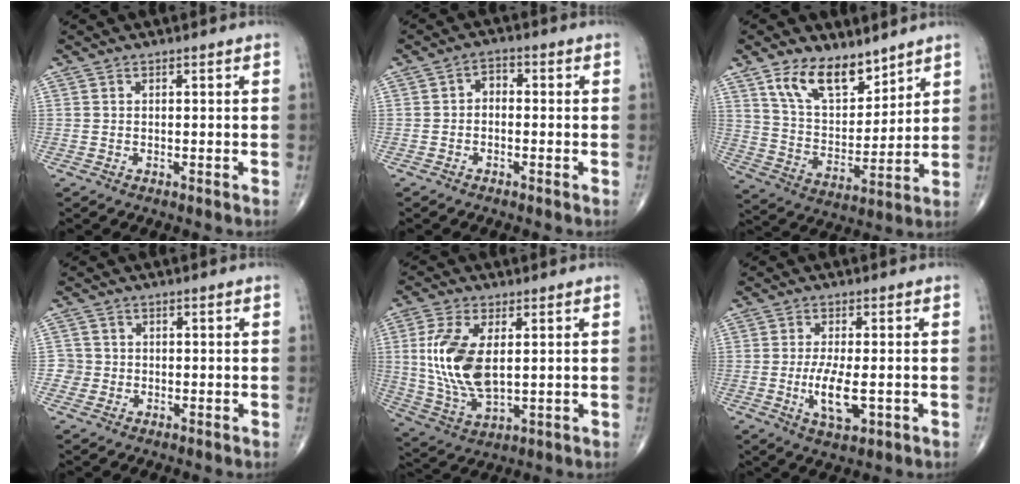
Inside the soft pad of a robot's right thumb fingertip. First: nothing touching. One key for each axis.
{"total": 2.5, "fx": -0.5, "fy": 1.8, "fz": 1.7, "tx": -0.014, "ty": 0.014, "tz": -0.021}
{"total": 12.7, "fx": 8.7, "fy": 6.4, "fz": 6.6, "tx": -0.088, "ty": -0.059, "tz": 0.169}
{"total": 2.3, "fx": -0.5, "fy": 2.3, "fz": -0.2, "tx": 0.022, "ty": 0.009, "tz": -0.015}
{"total": 13.6, "fx": 1.9, "fy": 6.8, "fz": 11.6, "tx": -0.245, "ty": -0.015, "tz": 0.045}
{"total": 7.0, "fx": -1.4, "fy": 2.6, "fz": 6.3, "tx": -0.122, "ty": -0.013, "tz": -0.021}